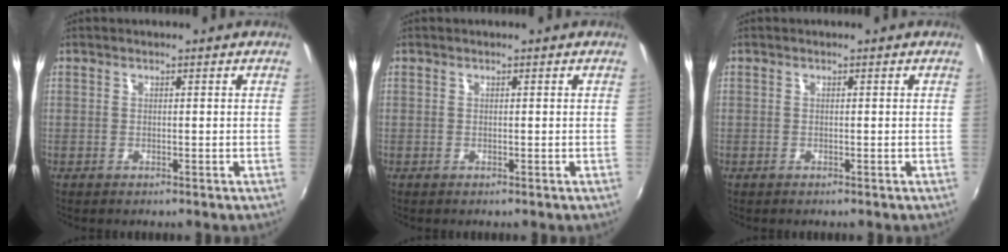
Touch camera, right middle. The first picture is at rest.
{"total": 0.0}
{"total": 0.0}